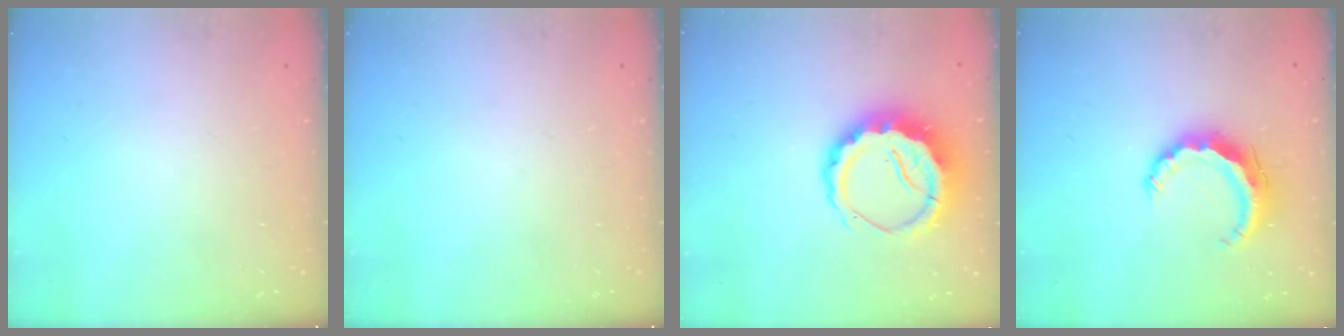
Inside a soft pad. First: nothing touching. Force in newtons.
{"total": 0.0}
{"total": 9.5, "press": 9.2, "slide": 2.2}
{"total": 8.5, "press": 8.5, "slide": 0.1}